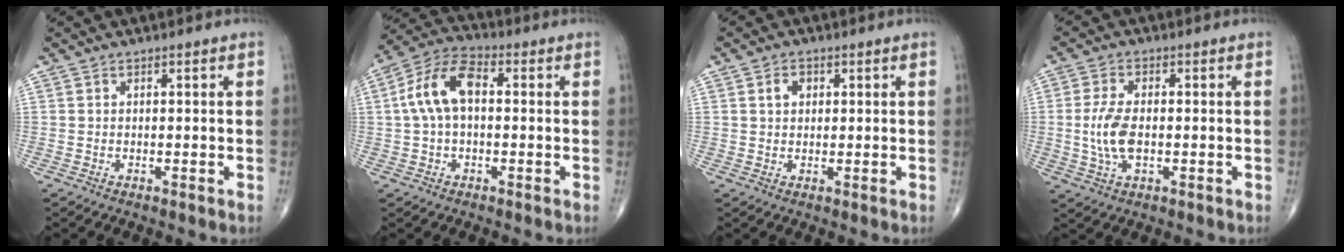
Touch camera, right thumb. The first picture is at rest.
{"total": 10.2, "force": [0.8, 5.7, 8.4], "torque": [-0.168, 0.033, 0.008]}
{"total": 2.7, "force": [0.9, 2.0, 1.5], "torque": [-0.017, 0.002, 0.015]}
{"total": 7.3, "force": [-0.6, 3.7, 6.3], "torque": [-0.139, 0.000, -0.011]}